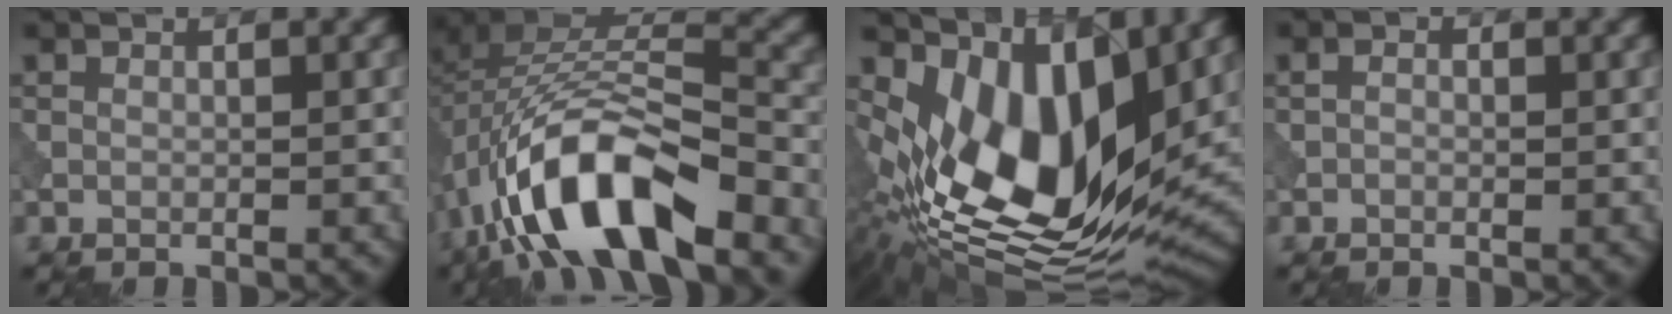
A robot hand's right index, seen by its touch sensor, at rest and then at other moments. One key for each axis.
{"total": 12.8, "fx": -6.6, "fy": 5.2, "fz": 9.6, "tx": -0.177, "ty": 0.008, "tz": -0.125}
{"total": 14.3, "fx": 3.1, "fy": 7.5, "fz": 11.7, "tx": -0.210, "ty": -0.008, "tz": 0.051}
{"total": 1.2, "fx": 0.2, "fy": 0.8, "fz": 0.9, "tx": -0.012, "ty": -0.003, "tz": -0.003}